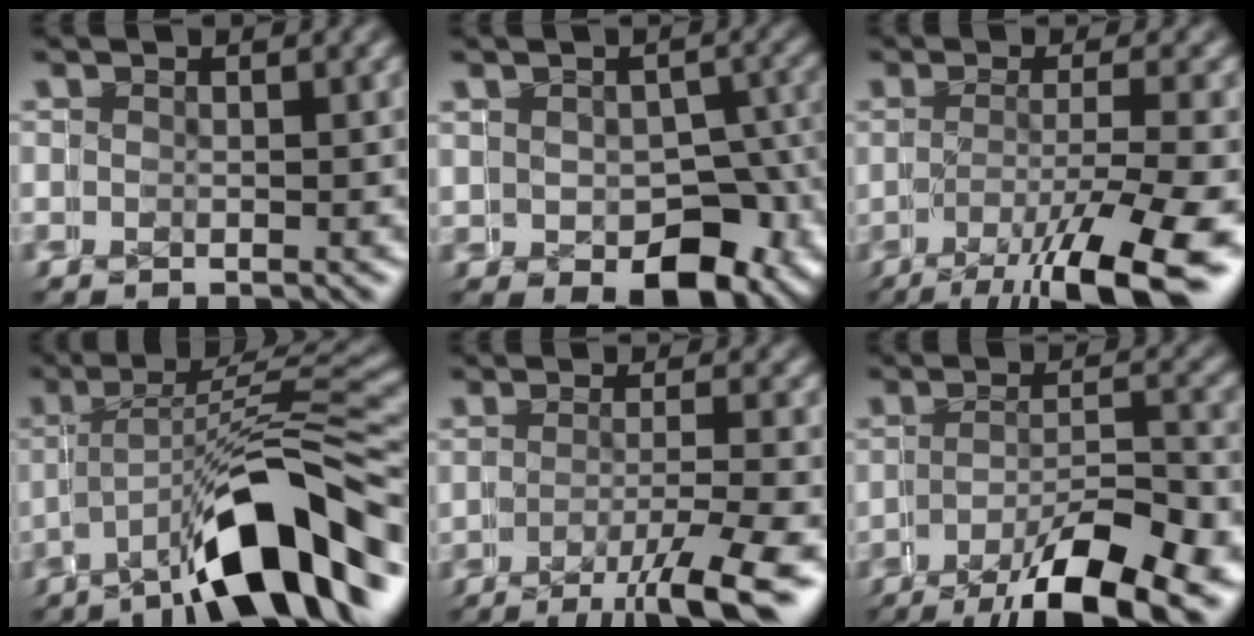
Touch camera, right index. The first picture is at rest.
{"total": 5.2, "force": [-2.9, 2.8, 3.4], "torque": [-0.027, -0.012, -0.039]}
{"total": 7.8, "force": [-4.8, 1.4, 6.0], "torque": [-0.076, -0.019, -0.055]}
{"total": 7.5, "force": [-3.9, 0.5, 6.4], "torque": [-0.071, 0.022, -0.051]}
{"total": 7.6, "force": [-5.9, 1.4, 4.5], "torque": [-0.044, -0.013, -0.079]}
{"total": 8.7, "force": [-6.2, 2.2, 5.8], "torque": [-0.059, -0.007, -0.087]}